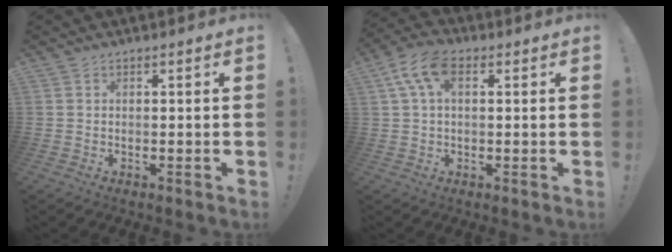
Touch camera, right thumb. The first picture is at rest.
{"total": 9.1, "force": [2.8, 5.2, 7.0], "torque": [-0.137, 0.004, 0.053]}